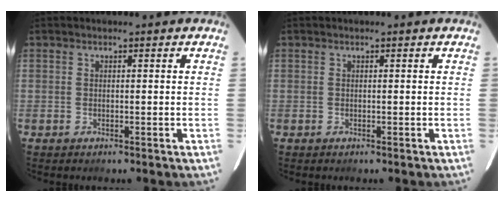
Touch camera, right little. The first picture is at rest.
{"total": 0.0}